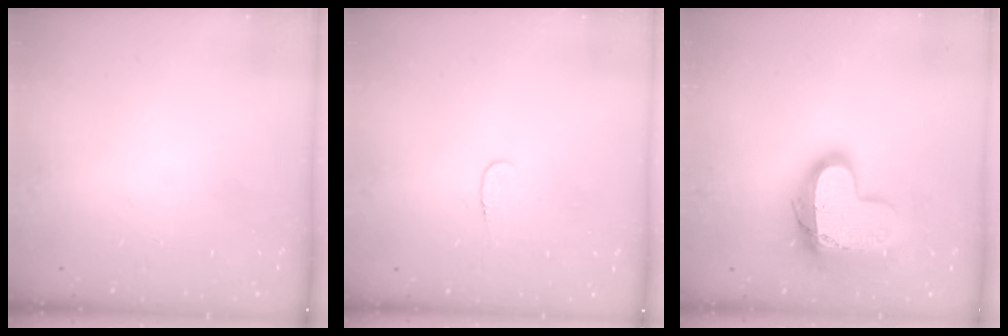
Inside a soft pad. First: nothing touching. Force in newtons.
{"total": 3.3, "press": 3.3, "slide": 0.3}
{"total": 16.2, "press": 16.1, "slide": 1.1}